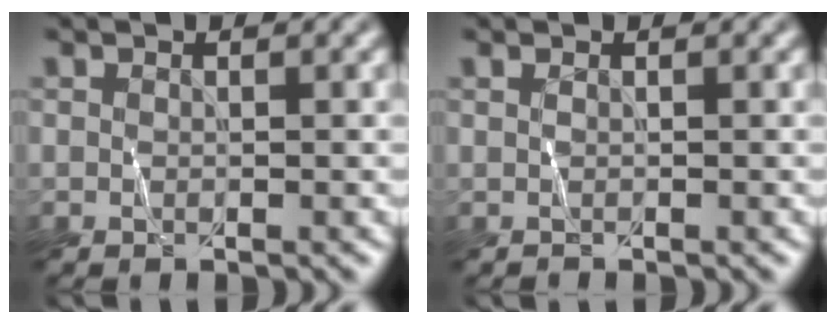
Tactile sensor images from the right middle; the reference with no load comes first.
{"total": 0.0}